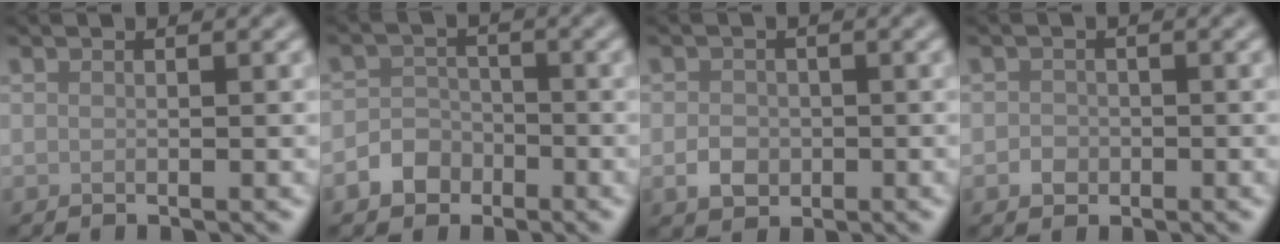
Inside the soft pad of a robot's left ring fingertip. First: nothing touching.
{"total": 2.6, "force": [-1.4, 2.1, 0.7], "torque": [-0.006, 0.007, -0.030]}
{"total": 2.1, "force": [-0.5, 1.8, 1.1], "torque": [-0.017, -0.002, -0.014]}
{"total": 1.2, "force": [-0.4, 1.1, 0.3], "torque": [0.001, -0.001, -0.010]}